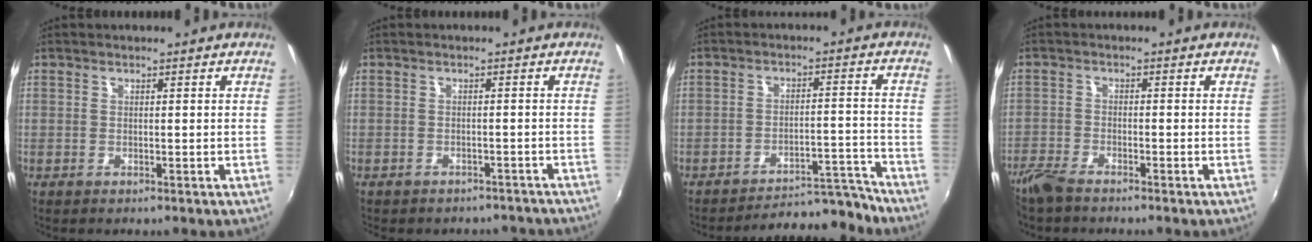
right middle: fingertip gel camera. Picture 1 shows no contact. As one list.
[{"total": 7.4, "force": [-6.6, 2.8, 1.9], "torque": [-0.043, -0.004, -0.073]}, {"total": 12.0, "force": [-11.8, 1.1, 1.9], "torque": [-0.035, 0.031, -0.159]}, {"total": 4.6, "force": [-4.1, 0.9, 2.0], "torque": [-0.055, -0.014, -0.085]}]